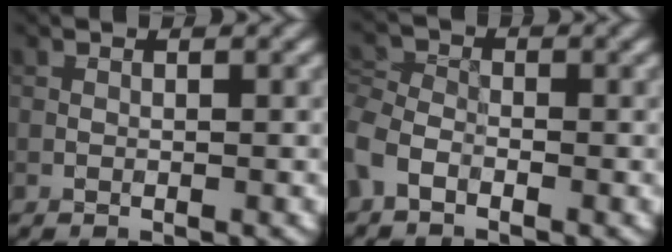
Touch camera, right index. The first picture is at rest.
{"total": 2.9, "force": [-1.8, 1.7, 1.6], "torque": [-0.036, 0.001, -0.053]}